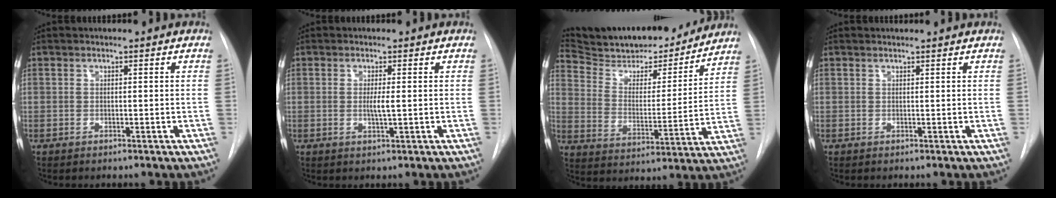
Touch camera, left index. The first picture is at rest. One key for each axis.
{"total": 2.0, "fx": 0.1, "fy": 0.1, "fz": 2.0, "tx": -0.043, "ty": -0.003, "tz": 0.001}
{"total": 20.7, "fx": 19.0, "fy": 4.5, "fz": 7.1, "tx": -0.116, "ty": -0.006, "tz": 0.289}
{"total": 1.1, "fx": 1.1, "fy": 0.0, "fz": 0.1, "tx": -0.008, "ty": 0.011, "tz": 0.019}